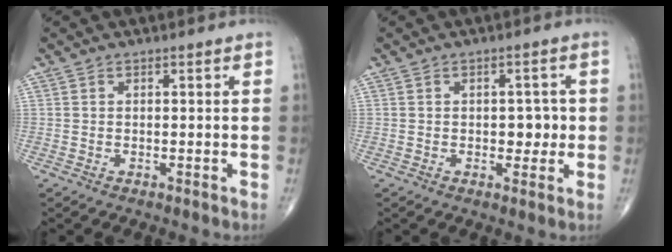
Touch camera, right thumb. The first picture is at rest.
{"total": 3.9, "force": [-0.2, 2.4, 3.0], "torque": [-0.016, 0.003, -0.002]}